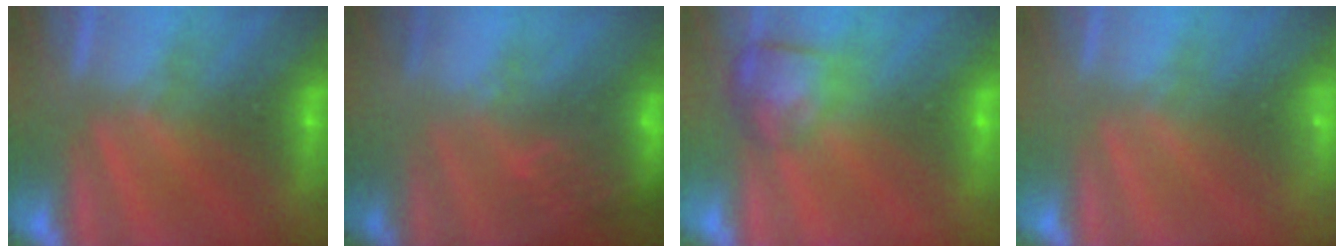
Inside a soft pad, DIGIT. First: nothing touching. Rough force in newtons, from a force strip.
{"total": 6.1}
{"total": 2.9}
{"total": 2.3}